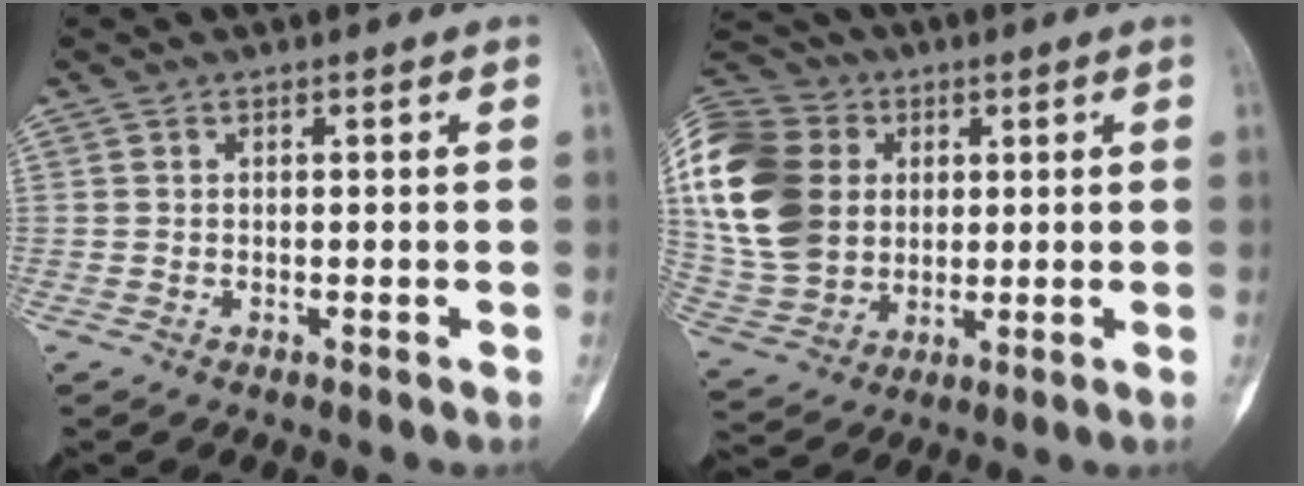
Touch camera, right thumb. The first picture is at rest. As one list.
[{"total": 21.9, "force": [3.6, 17.4, 12.8], "torque": [-0.275, 0.012, 0.072]}]